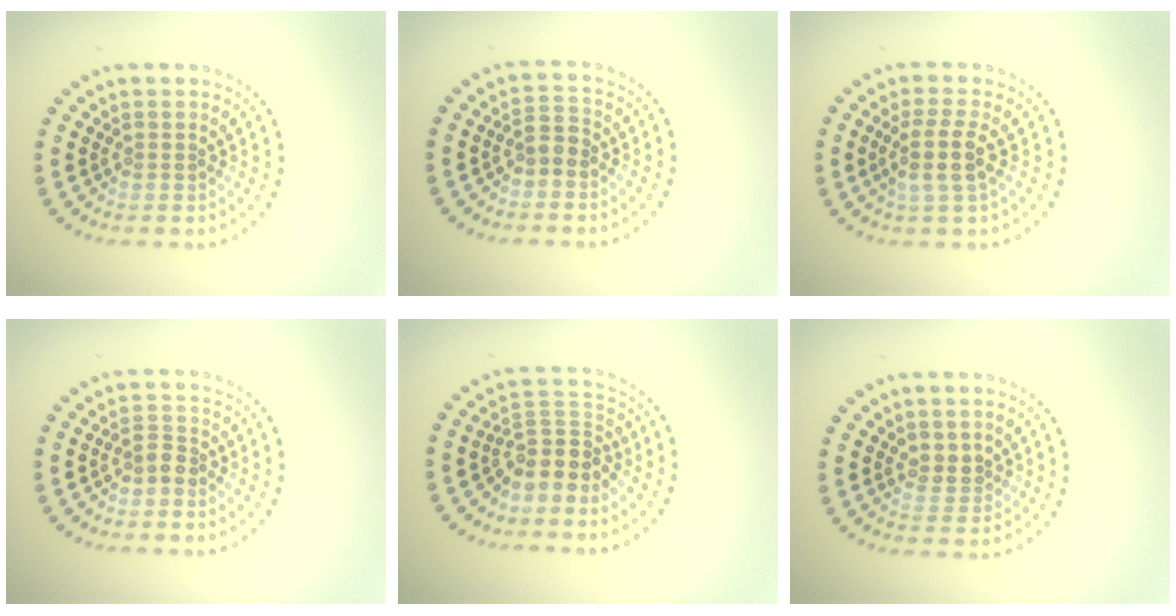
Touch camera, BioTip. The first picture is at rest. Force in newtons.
{"total": 1.6, "press": 1.5, "slide": 0.7}
{"total": 2.8, "press": 2.5, "slide": 1.4}
{"total": 1.7, "press": 1.4, "slide": 0.9}
{"total": 3.9, "press": 3.2, "slide": 2.1}
{"total": 1.9, "press": 1.6, "slide": 1.0}